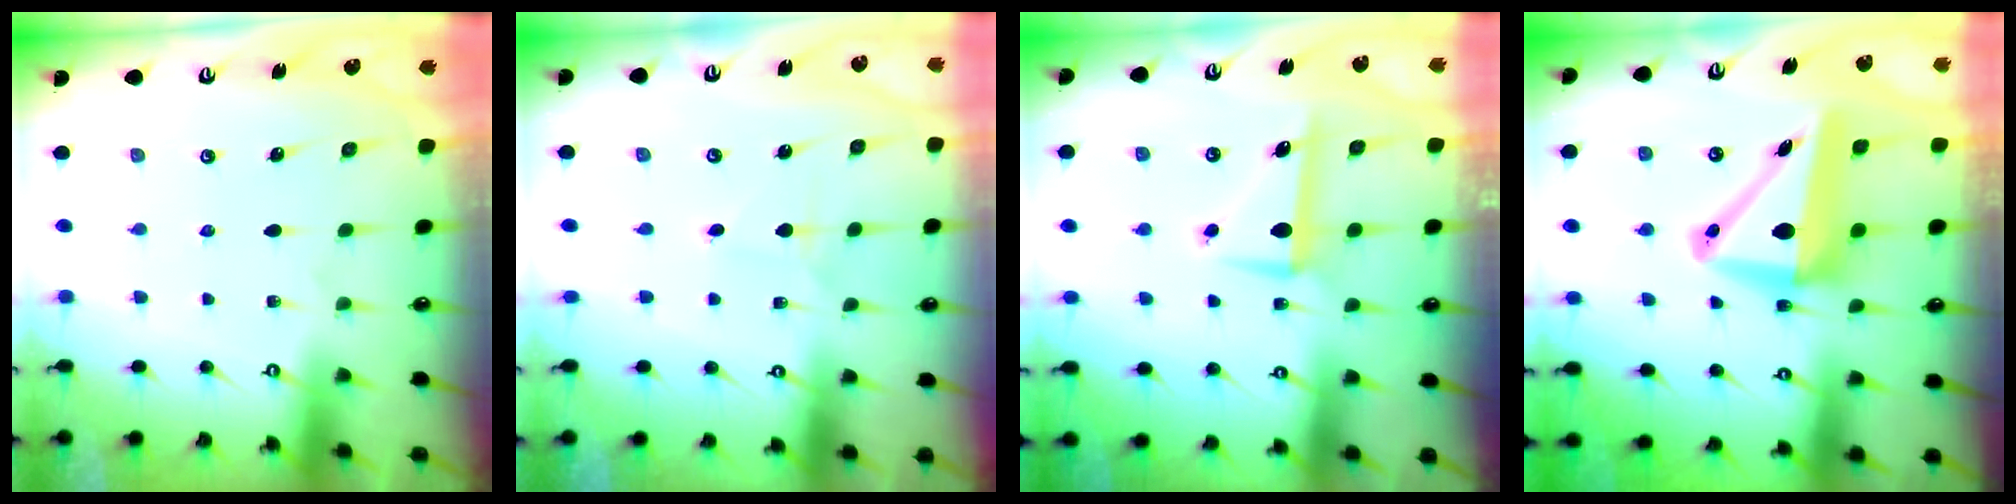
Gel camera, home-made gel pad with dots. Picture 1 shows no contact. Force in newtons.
{"total": 1.3, "press": 1.3, "slide": 0.1}
{"total": 7.6, "press": 7.5, "slide": 0.9}
{"total": 12.5, "press": 12.3, "slide": 2.5}